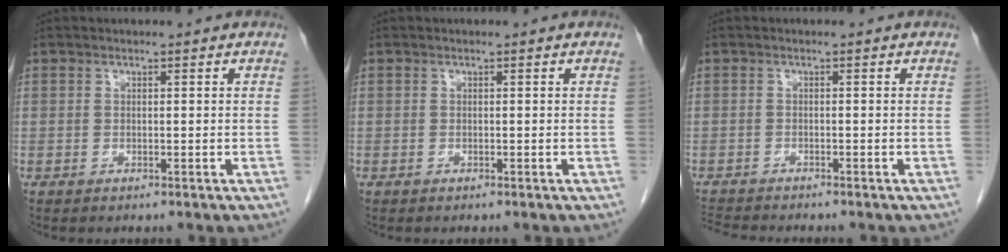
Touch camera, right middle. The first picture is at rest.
{"total": 0.0}
{"total": 4.0, "force": [-3.9, -0.2, 0.9], "torque": [-0.016, -0.017, -0.068]}